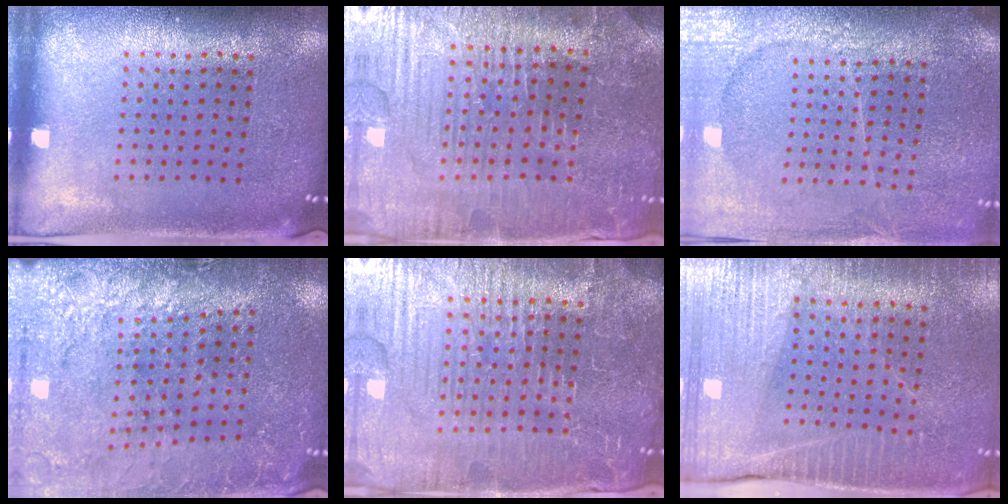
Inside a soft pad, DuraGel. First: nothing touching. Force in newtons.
{"total": 3.8, "press": 3.8, "slide": 0.4}
{"total": 3.6, "press": 3.3, "slide": 1.6}
{"total": 2.9, "press": 2.9, "slide": 0.3}
{"total": 5.8, "press": 5.4, "slide": 2.3}
{"total": 3.5, "press": 3.4, "slide": 0.6}